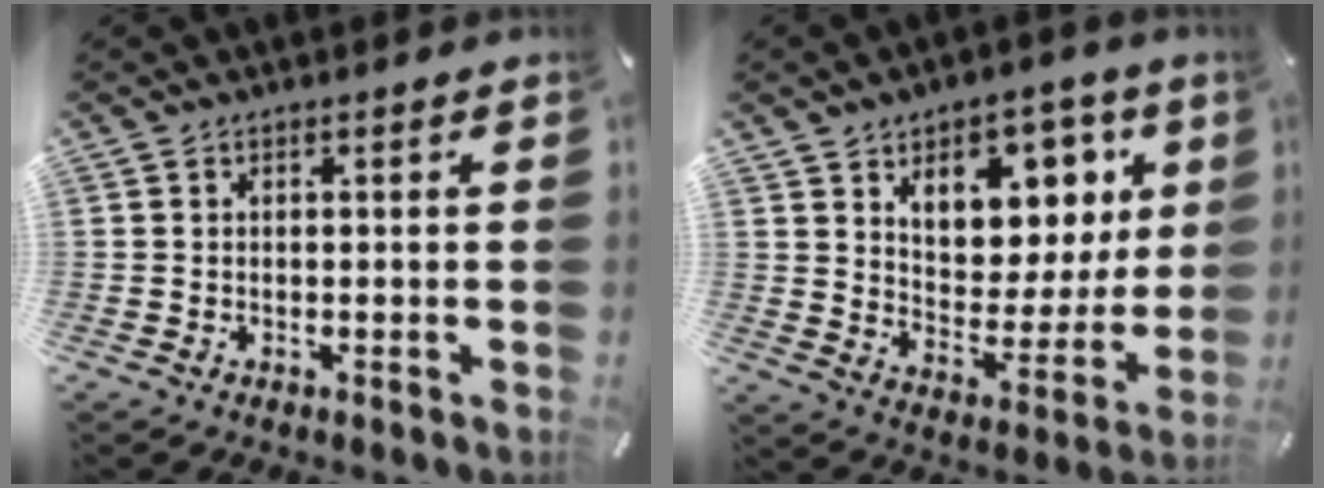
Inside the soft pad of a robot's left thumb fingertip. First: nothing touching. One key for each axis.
{"total": 11.3, "fx": 5.7, "fy": 8.8, "fz": 4.2, "tx": -0.045, "ty": -0.058, "tz": 0.105}